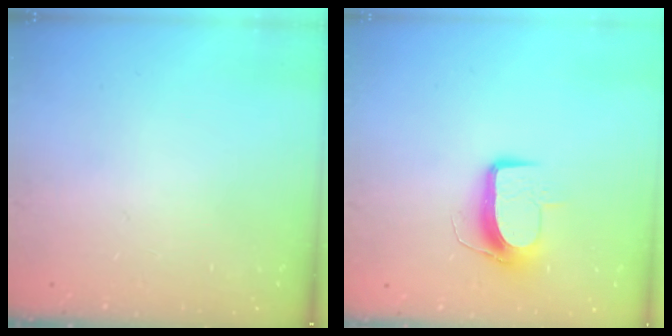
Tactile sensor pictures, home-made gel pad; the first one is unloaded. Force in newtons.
{"total": 9.9, "press": 9.9, "slide": 0.3}